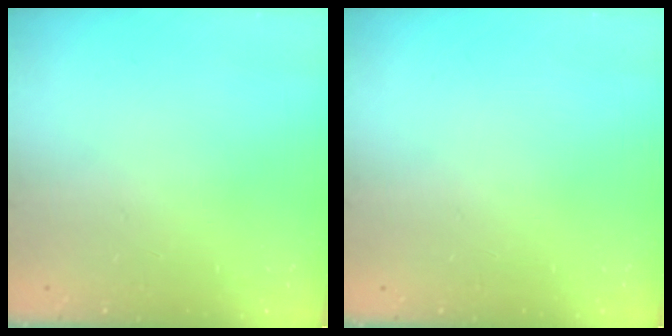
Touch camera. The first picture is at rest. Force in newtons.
{"total": 0.0}